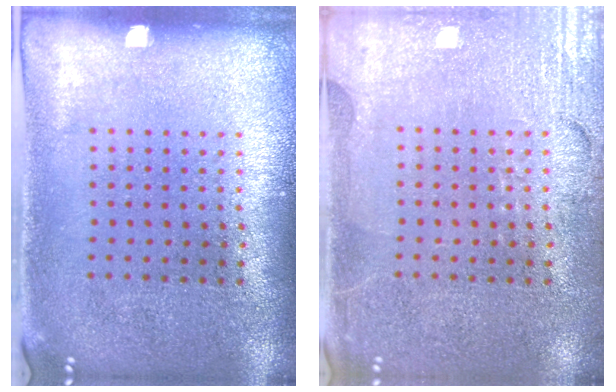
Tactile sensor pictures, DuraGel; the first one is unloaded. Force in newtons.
{"total": 4.0, "press": 4.0, "slide": 0.5}